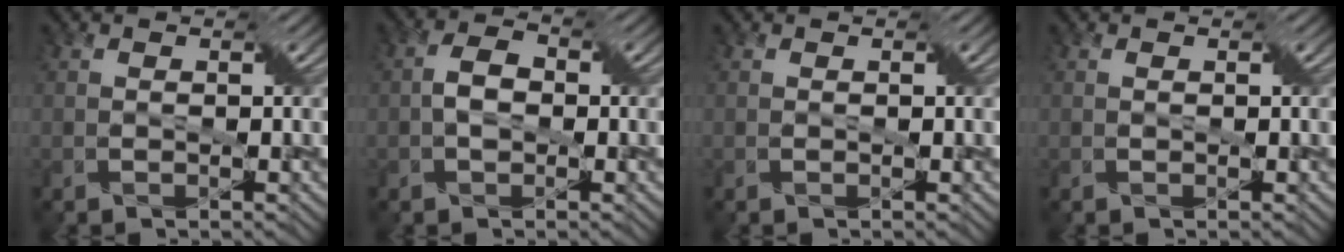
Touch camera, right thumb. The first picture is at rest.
{"total": 3.1, "force": [-0.5, 2.0, 2.3], "torque": [-0.050, 0.005, -0.013]}
{"total": 0.0}
{"total": 0.0}